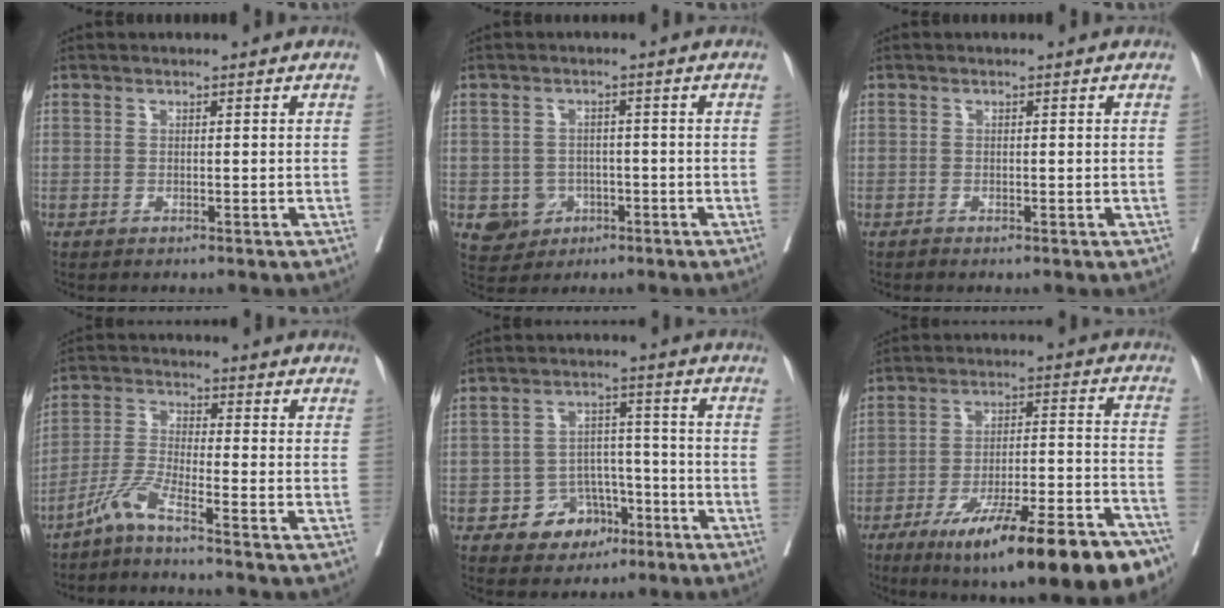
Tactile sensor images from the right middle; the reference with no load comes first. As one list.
[{"total": 4.4, "force": [-1.6, 4.1, 0.7], "torque": [0.000, 0.010, -0.017]}, {"total": 0.0}, {"total": 4.3, "force": [-3.5, -0.9, 2.3], "torque": [-0.056, -0.015, -0.081]}, {"total": 6.7, "force": [-3.6, 5.1, 2.4], "torque": [-0.027, 0.019, -0.050]}, {"total": 23.9, "force": [-15.8, 3.8, 17.5], "torque": [-0.189, 0.012, -0.242]}]